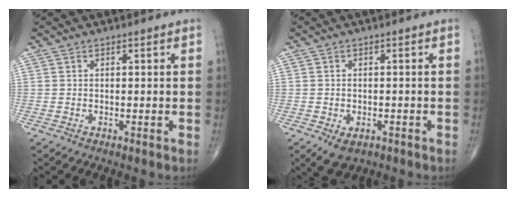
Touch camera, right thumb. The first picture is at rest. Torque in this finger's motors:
{"motor_torque": [0.47, 0.27, 0.16, -0.46, 0.00]}